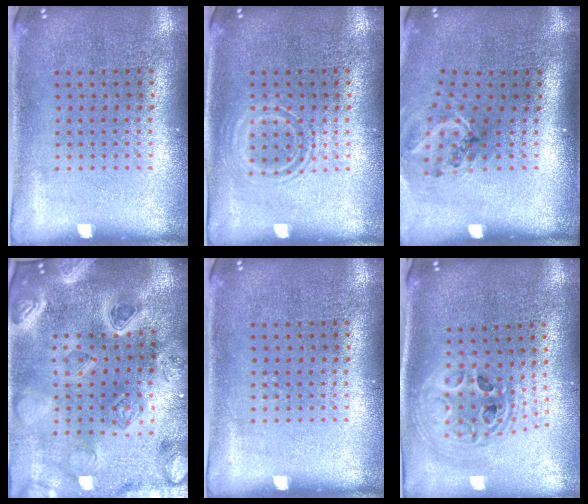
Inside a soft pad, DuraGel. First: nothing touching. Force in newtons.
{"total": 1.1, "press": 1.0, "slide": 0.2}
{"total": 1.3, "press": 1.1, "slide": 0.7}
{"total": 5.1, "press": 4.3, "slide": 2.8}
{"total": 0.0}
{"total": 2.4, "press": 1.9, "slide": 1.4}